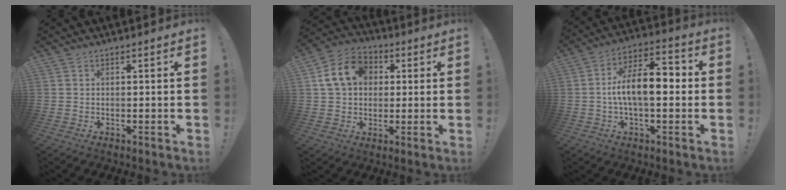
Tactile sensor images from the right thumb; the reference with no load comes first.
{"total": 13.5, "force": [3.6, 10.6, 7.5], "torque": [-0.120, 0.006, 0.073]}
{"total": 13.6, "force": [-1.0, 6.4, 12.0], "torque": [-0.206, 0.011, -0.021]}